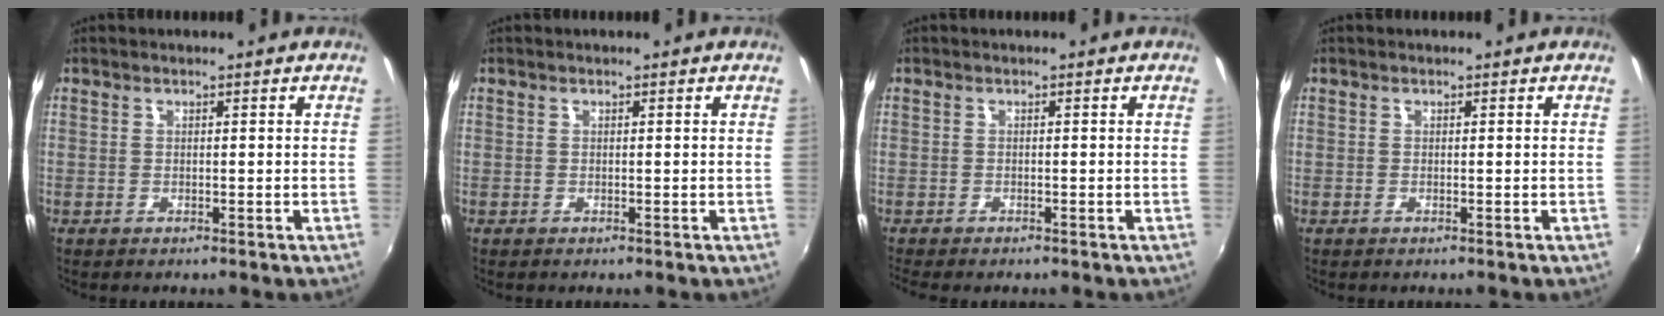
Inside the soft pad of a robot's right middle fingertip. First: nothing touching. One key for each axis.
{"total": 0.0}
{"total": 3.1, "fx": -2.6, "fy": 0.8, "fz": 1.4, "tx": -0.032, "ty": -0.022, "tz": -0.042}
{"total": 0.0}